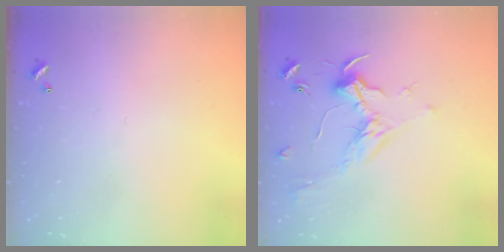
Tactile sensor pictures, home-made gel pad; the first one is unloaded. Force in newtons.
{"total": 1.8, "press": 1.6, "slide": 0.7}